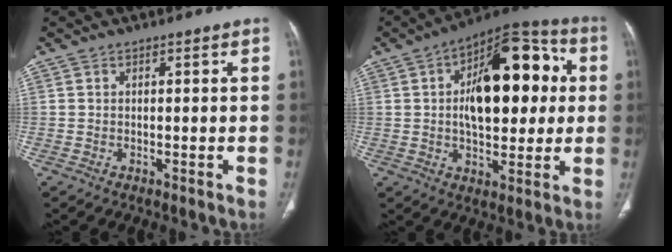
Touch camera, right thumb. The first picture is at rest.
{"total": 21.6, "force": [3.1, 11.2, 18.2], "torque": [-0.228, 0.024, 0.043]}